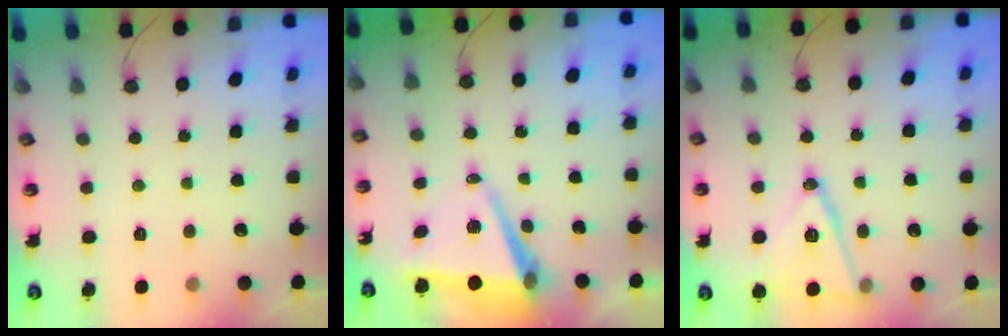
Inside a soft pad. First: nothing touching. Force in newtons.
{"total": 7.9, "press": 6.7, "slide": 4.2}
{"total": 14.9, "press": 14.6, "slide": 3.1}